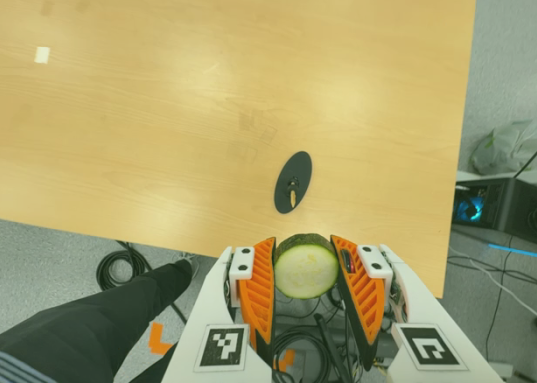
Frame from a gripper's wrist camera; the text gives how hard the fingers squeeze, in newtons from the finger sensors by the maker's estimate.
{"total": 13.8, "left": 13.8, "right": 13.8}